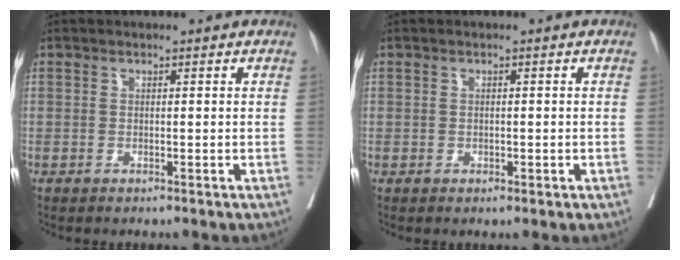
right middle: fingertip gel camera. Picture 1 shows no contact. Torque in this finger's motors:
{"motor_torque": [-0.42, 0.12, 0.01, 0.01]}